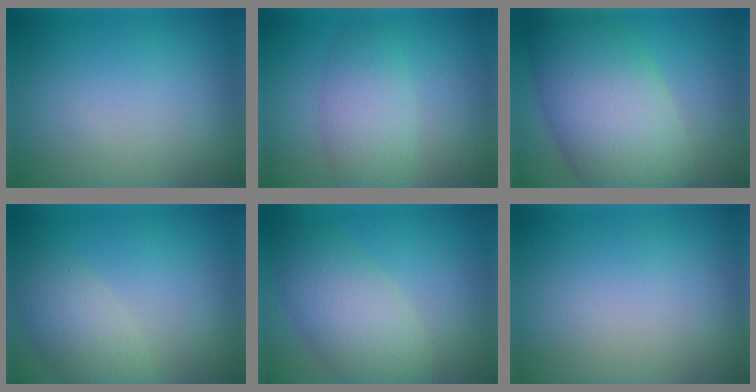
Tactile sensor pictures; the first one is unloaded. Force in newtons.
{"total": 2.7, "press": 2.7, "slide": 0.3}
{"total": 12.1, "press": 12.1, "slide": 0.8}
{"total": 3.7, "press": 3.7, "slide": 0.3}
{"total": 6.1, "press": 6.1, "slide": 0.1}
{"total": 0.0}